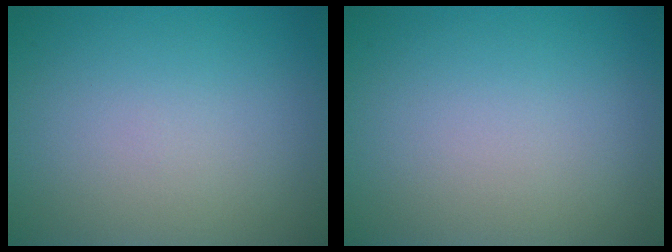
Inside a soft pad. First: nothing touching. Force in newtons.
{"total": 0.0}